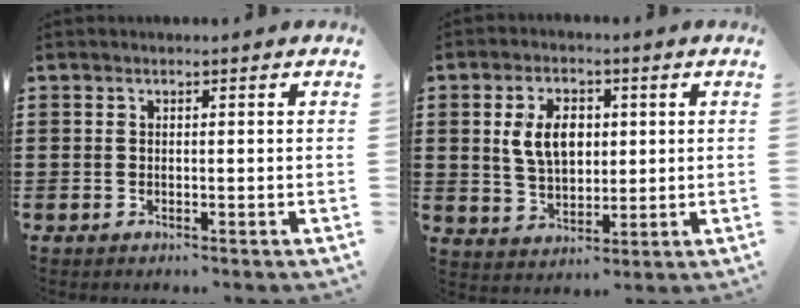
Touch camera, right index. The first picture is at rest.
{"total": 7.0, "force": [1.3, 4.4, 5.2], "torque": [-0.119, 0.008, 0.016]}